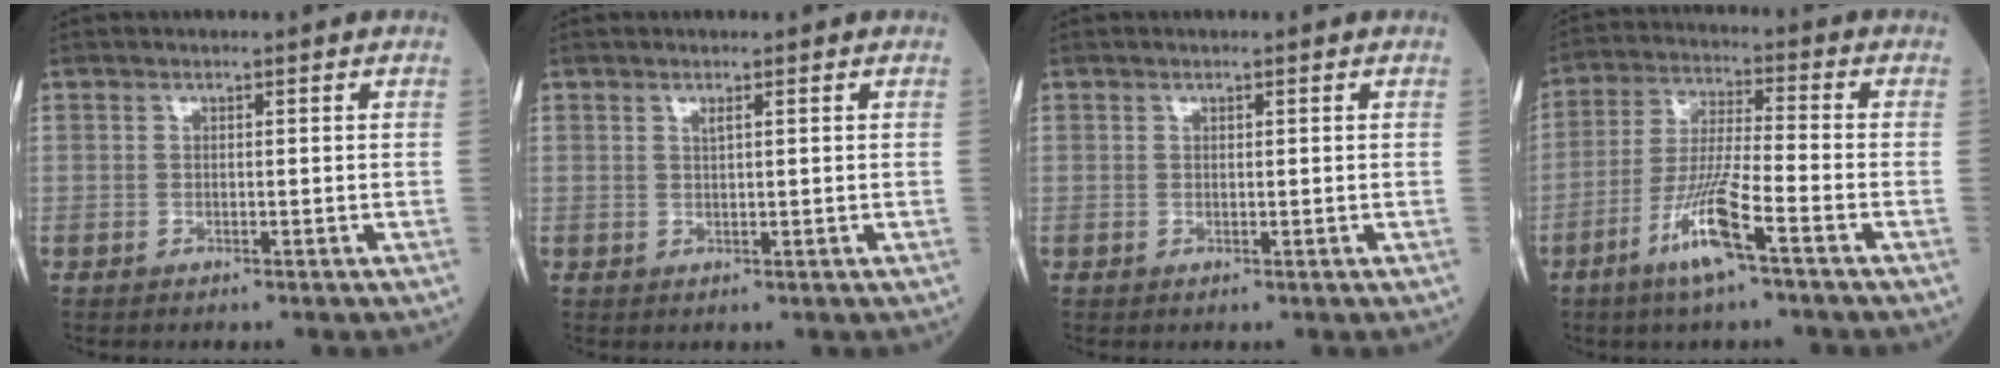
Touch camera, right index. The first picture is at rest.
{"total": 0.8, "force": [0.5, -0.1, 0.7], "torque": [-0.015, -0.002, 0.009]}
{"total": 0.0}
{"total": 11.3, "force": [-6.1, -0.1, 9.6], "torque": [-0.197, -0.014, -0.121]}